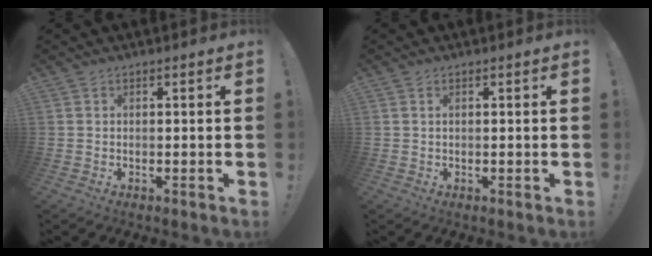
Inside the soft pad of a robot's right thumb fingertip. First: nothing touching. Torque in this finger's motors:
{"motor_torque": [-0.48, -0.06, 0.04, 0.15, 0.00]}